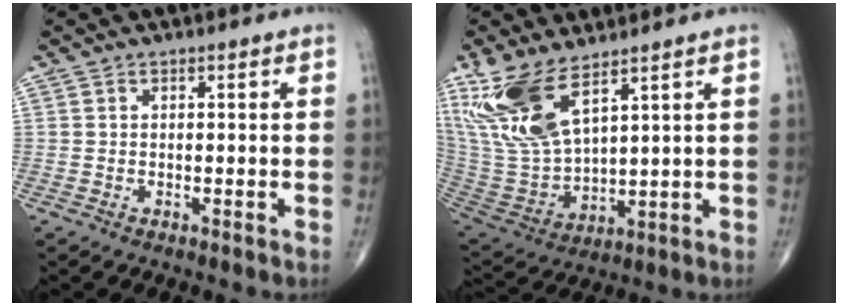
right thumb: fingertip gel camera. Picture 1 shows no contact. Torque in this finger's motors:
{"motor_torque": [-0.35, 2.59, 1.63, 1.15, 0.23]}